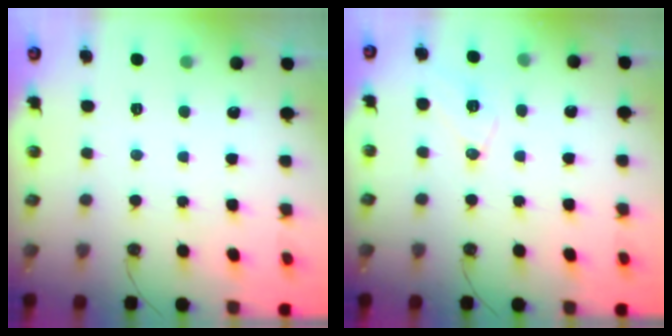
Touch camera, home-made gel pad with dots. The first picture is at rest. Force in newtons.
{"total": 10.1, "press": 9.5, "slide": 3.5}